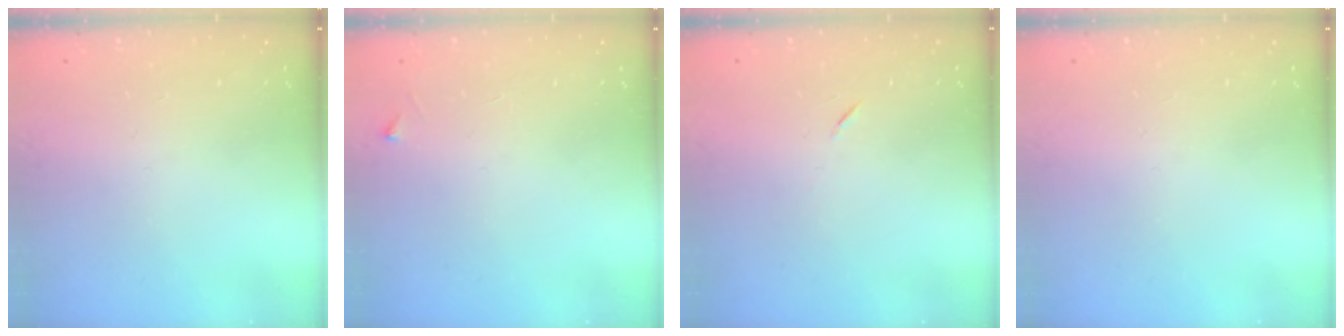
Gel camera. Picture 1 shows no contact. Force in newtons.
{"total": 2.5, "press": 2.5, "slide": 0.3}
{"total": 4.9, "press": 4.5, "slide": 1.9}
{"total": 0.0}